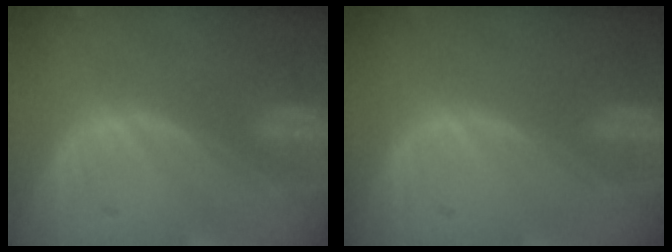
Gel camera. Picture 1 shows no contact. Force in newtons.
{"total": 0.0}